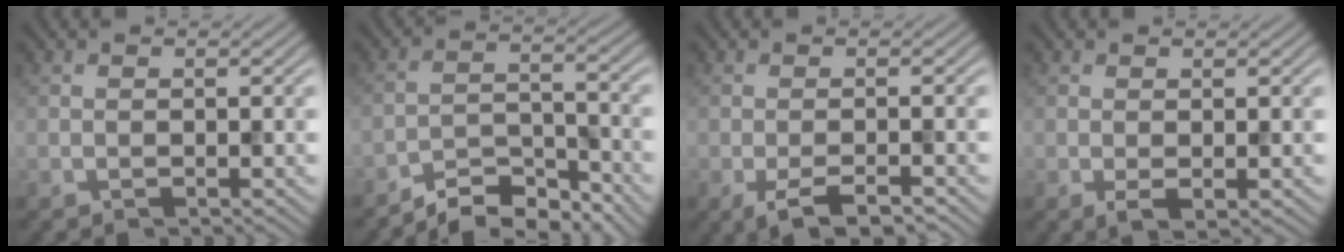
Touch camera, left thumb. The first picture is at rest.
{"total": 6.2, "force": [-5.5, 1.5, 2.3], "torque": [-0.036, 0.002, -0.107]}
{"total": 3.9, "force": [-2.3, 0.9, 3.0], "torque": [-0.055, 0.000, -0.041]}
{"total": 1.6, "force": [-0.2, 0.7, 1.4], "torque": [-0.029, -0.005, -0.002]}